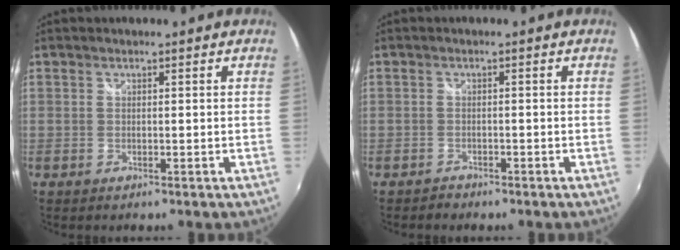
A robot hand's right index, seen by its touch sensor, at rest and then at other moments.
{"total": 1.6, "force": [-1.3, 0.8, 0.0], "torque": [-0.005, 0.001, -0.023]}